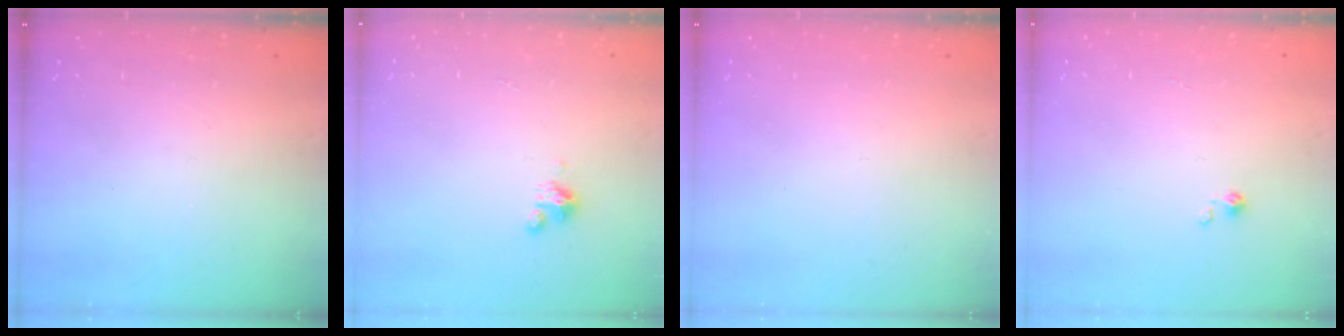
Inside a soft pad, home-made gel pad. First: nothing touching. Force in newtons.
{"total": 2.5, "press": 2.5, "slide": 0.2}
{"total": 0.0}
{"total": 0.0}